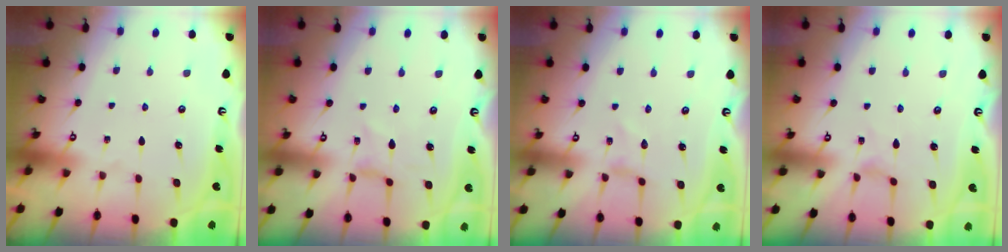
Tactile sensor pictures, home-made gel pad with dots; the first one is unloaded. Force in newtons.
{"total": 0.0}
{"total": 0.0}
{"total": 0.0}